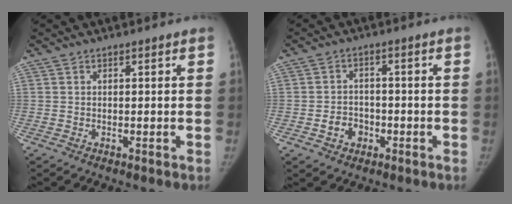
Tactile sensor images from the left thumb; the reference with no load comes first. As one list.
[{"total": 4.7, "force": [-2.0, 4.0, 1.6], "torque": [-0.005, 0.020, -0.032]}]